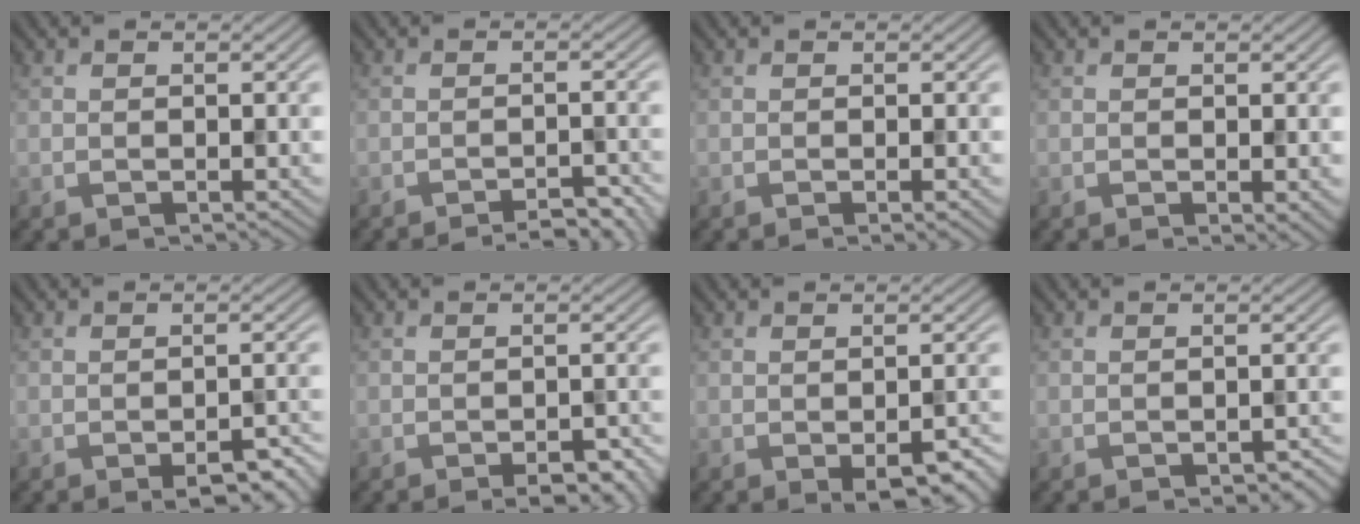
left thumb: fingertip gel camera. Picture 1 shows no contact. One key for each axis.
{"total": 3.6, "fx": -3.0, "fy": 0.4, "fz": 1.9, "tx": -0.034, "ty": 0.009, "tz": -0.042}
{"total": 0.9, "fx": -0.2, "fy": 0.0, "fz": 0.8, "tx": -0.015, "ty": -0.003, "tz": -0.004}
{"total": 1.2, "fx": -0.1, "fy": 0.4, "fz": 1.1, "tx": -0.015, "ty": -0.005, "tz": 0.001}
{"total": 4.4, "fx": -2.6, "fy": 1.4, "fz": 3.2, "tx": -0.047, "ty": -0.001, "tz": -0.028}
{"total": 3.8, "fx": -2.5, "fy": 1.2, "fz": 2.6, "tx": -0.036, "ty": 0.001, "tz": -0.027}
{"total": 4.5, "fx": -2.3, "fy": 1.7, "fz": 3.5, "tx": -0.051, "ty": -0.007, "tz": -0.022}
{"total": 2.0, "fx": -1.4, "fy": 0.7, "fz": 1.2, "tx": -0.015, "ty": -0.002, "tz": -0.011}